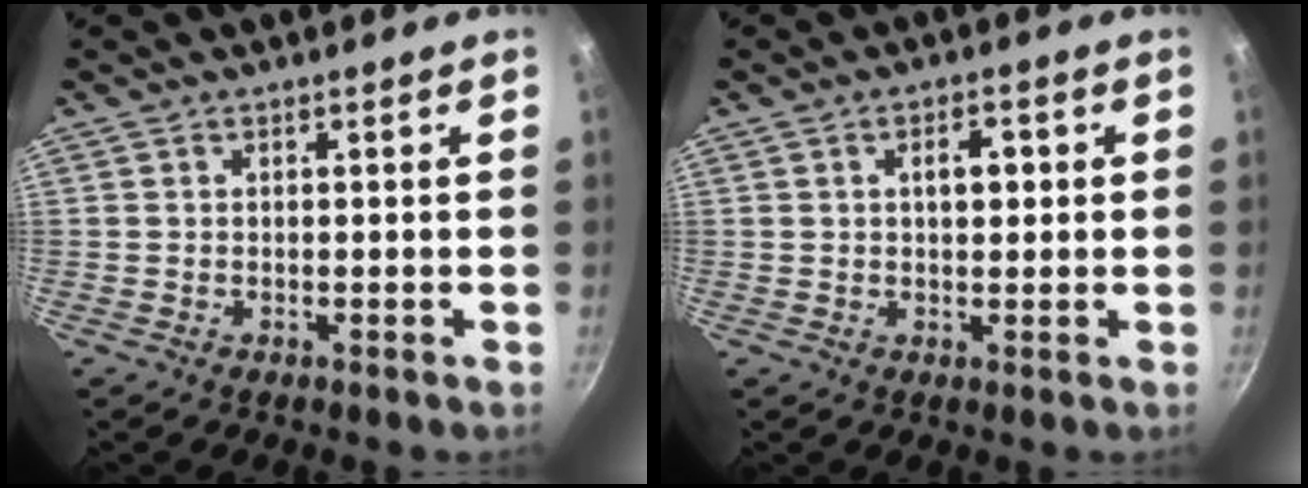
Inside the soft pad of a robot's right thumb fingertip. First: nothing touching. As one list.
[{"total": 4.1, "force": [0.8, 2.2, 3.4], "torque": [-0.034, 0.005, 0.009]}]